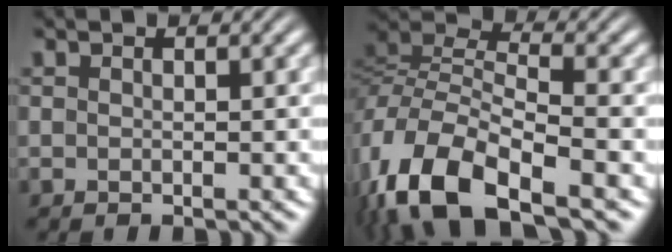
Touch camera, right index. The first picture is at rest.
{"total": 11.8, "force": [-1.6, 8.2, 8.4], "torque": [-0.205, -0.027, -0.019]}